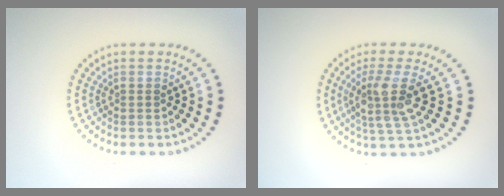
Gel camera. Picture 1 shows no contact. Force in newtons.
{"total": 3.8, "press": 3.0, "slide": 2.3}